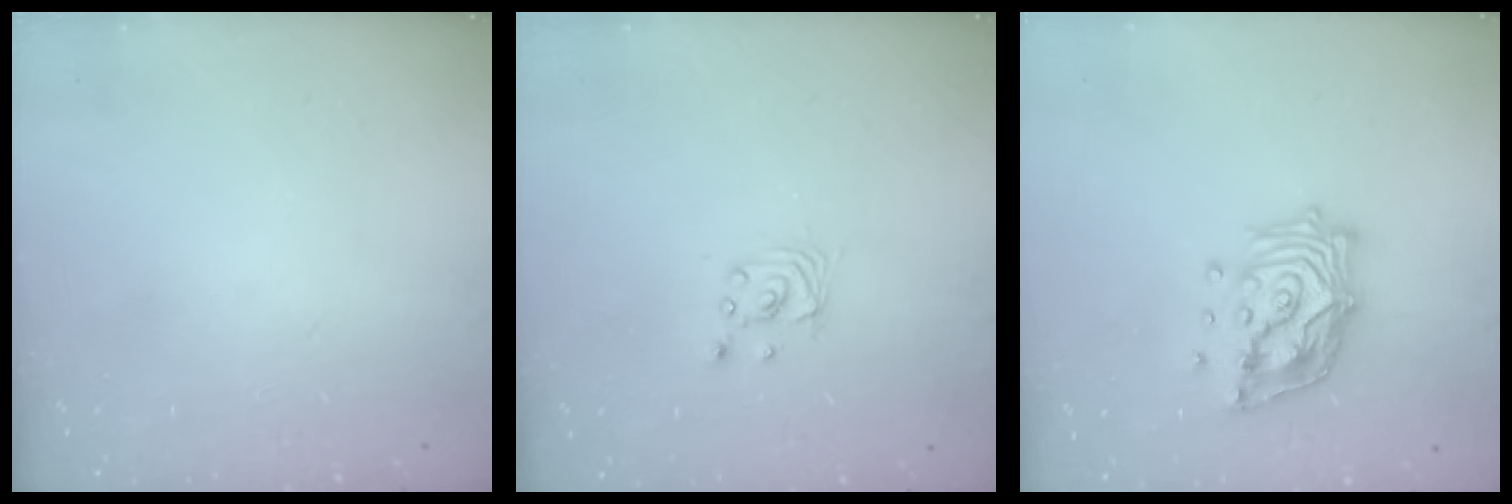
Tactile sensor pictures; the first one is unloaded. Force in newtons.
{"total": 2.5, "press": 2.5, "slide": 0.1}
{"total": 18.2, "press": 18.0, "slide": 2.7}